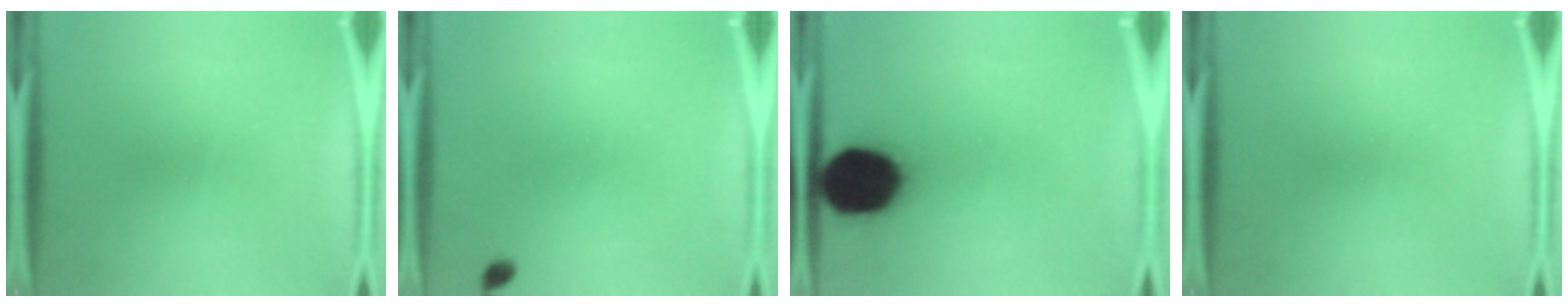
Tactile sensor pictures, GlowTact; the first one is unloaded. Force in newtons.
{"total": 1.1}
{"total": 19.5}
{"total": 0.0}